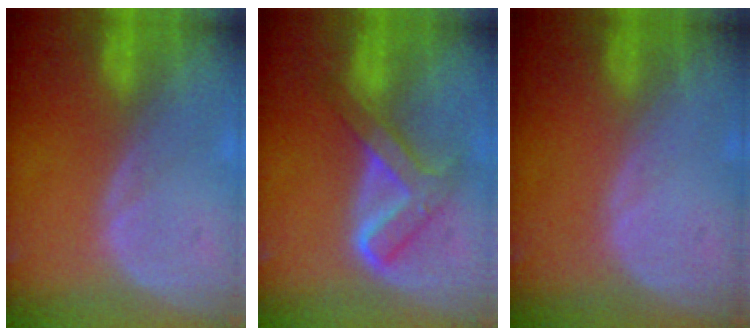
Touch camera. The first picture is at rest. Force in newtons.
{"total": 6.1, "press": 6.1, "slide": 0.2}
{"total": 0.0}